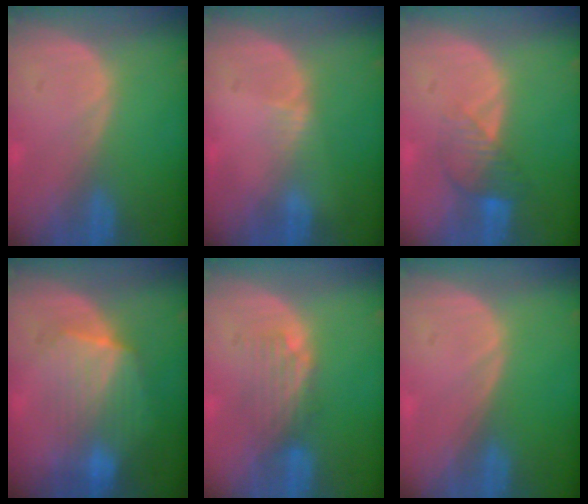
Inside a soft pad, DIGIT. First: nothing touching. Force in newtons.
{"total": 1.3, "press": 1.1, "slide": 0.8}
{"total": 4.4, "press": 3.8, "slide": 2.2}
{"total": 7.1, "press": 7.0, "slide": 1.3}
{"total": 4.5, "press": 3.8, "slide": 2.3}
{"total": 0.0}